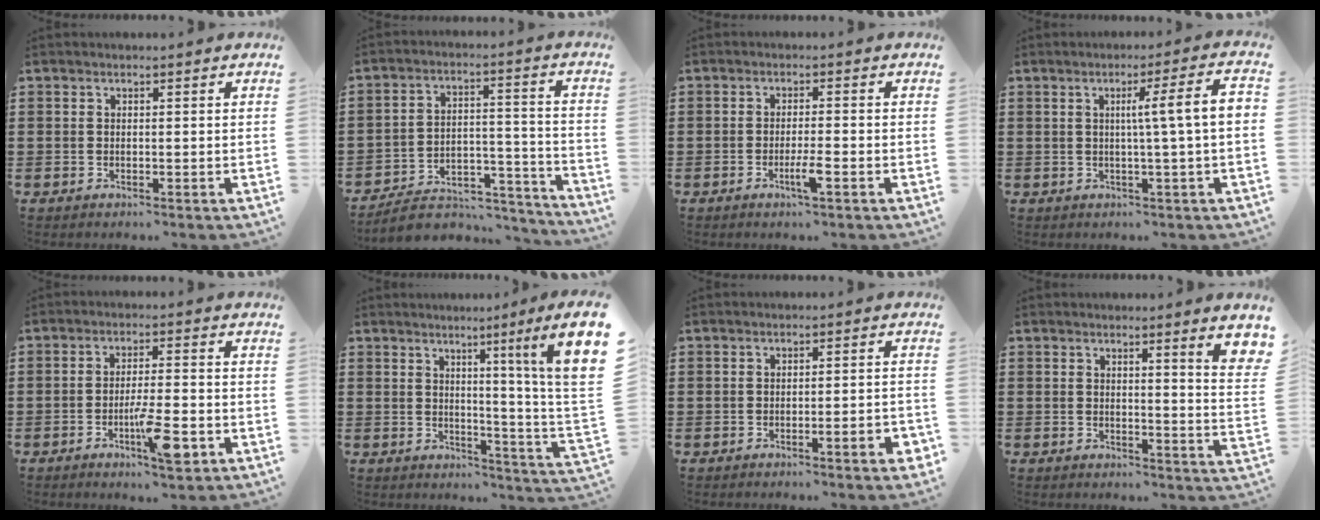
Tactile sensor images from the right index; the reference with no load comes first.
{"total": 7.2, "force": [-6.4, 2.1, 2.3], "torque": [-0.037, 0.018, -0.122]}
{"total": 3.3, "force": [-1.5, 0.1, 2.9], "torque": [-0.055, -0.006, -0.030]}
{"total": 6.5, "force": [0.4, -0.5, 6.4], "torque": [-0.109, -0.008, -0.003]}
{"total": 7.7, "force": [-3.1, 1.7, 6.8], "torque": [-0.125, -0.004, -0.055]}
{"total": 5.5, "force": [3.0, -0.7, 4.5], "torque": [-0.089, -0.030, 0.040]}
{"total": 3.0, "force": [-1.4, 0.1, 2.7], "torque": [-0.043, -0.006, -0.021]}
{"total": 3.4, "force": [2.1, -0.3, 2.7], "torque": [-0.045, -0.014, 0.031]}